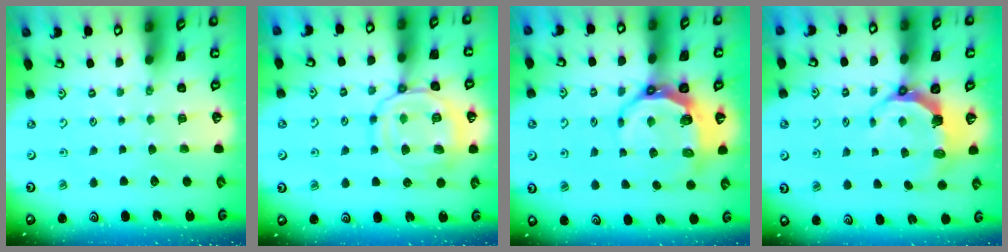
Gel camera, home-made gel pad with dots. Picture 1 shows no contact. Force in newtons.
{"total": 14.7, "press": 14.6, "slide": 1.4}
{"total": 7.8, "press": 6.9, "slide": 3.7}
{"total": 7.7, "press": 5.9, "slide": 5.0}